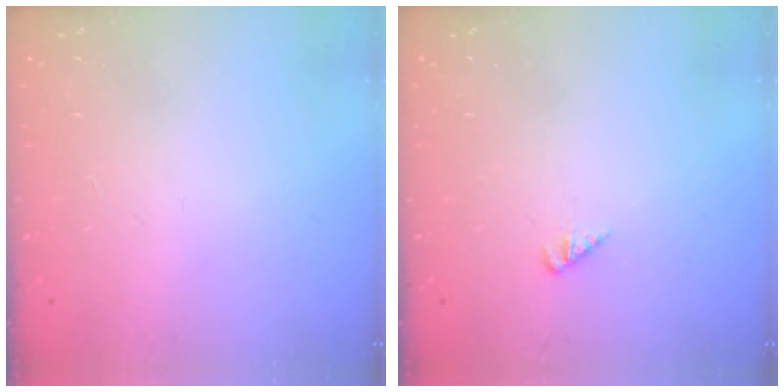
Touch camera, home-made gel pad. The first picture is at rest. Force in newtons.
{"total": 1.8, "press": 1.8, "slide": 0.3}